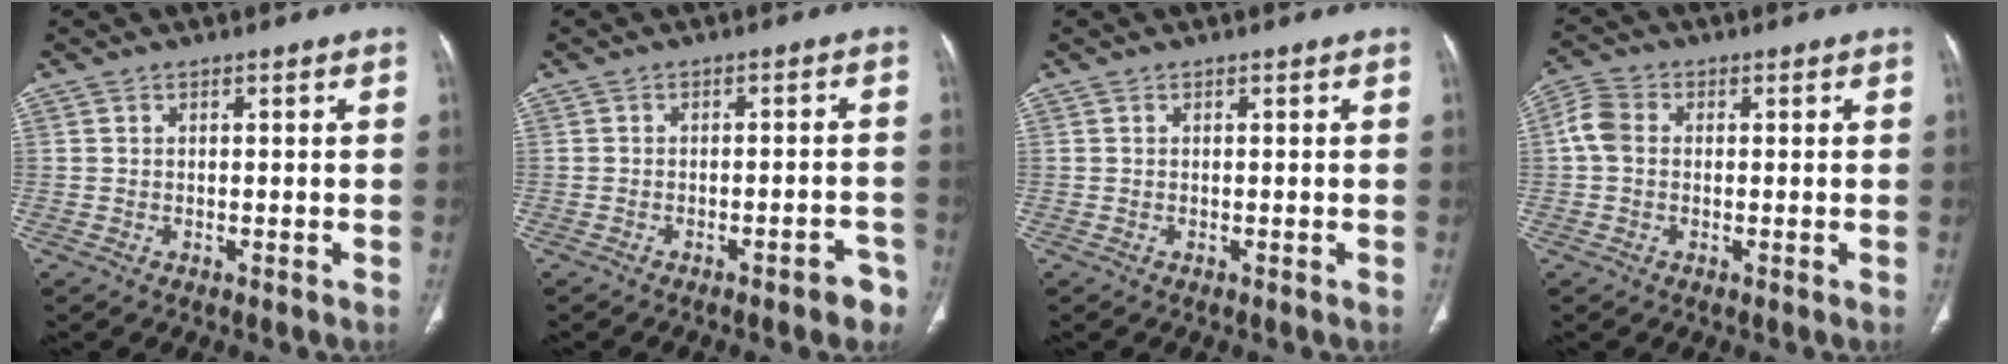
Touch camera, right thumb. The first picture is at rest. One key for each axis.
{"total": 4.5, "fx": -3.1, "fy": 1.4, "fz": 3.0, "tx": -0.026, "ty": 0.024, "tz": -0.033}
{"total": 0.0}
{"total": 4.5, "fx": 0.2, "fy": 3.5, "fz": 2.8, "tx": -0.061, "ty": 0.015, "tz": -0.002}